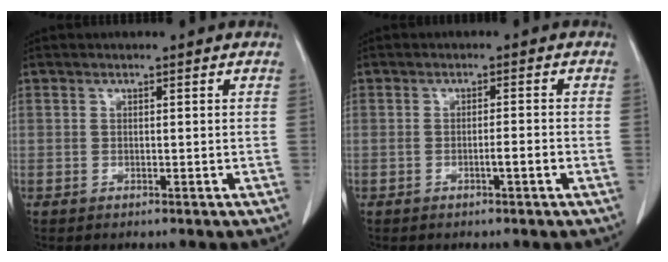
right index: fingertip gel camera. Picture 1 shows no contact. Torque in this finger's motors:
{"motor_torque": [0.33, -0.21, 0.23, 0.05]}